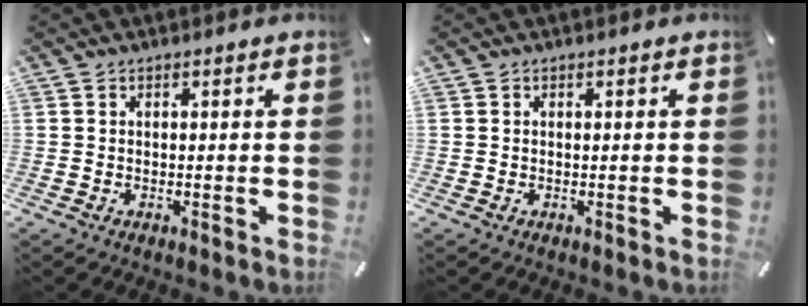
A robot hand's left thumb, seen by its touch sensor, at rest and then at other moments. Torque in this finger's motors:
{"motor_torque": [-0.06, 0.05, 0.02, 0.06, 0.00]}